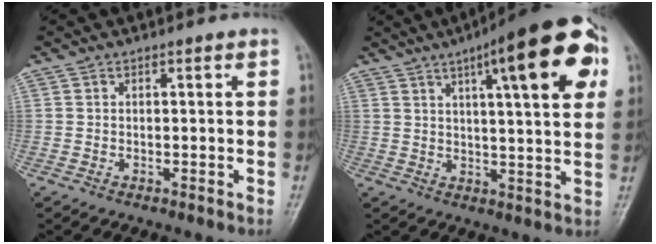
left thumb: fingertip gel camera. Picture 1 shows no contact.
{"total": 18.6, "force": [7.6, 4.3, 16.4], "torque": [-0.205, -0.003, 0.100]}